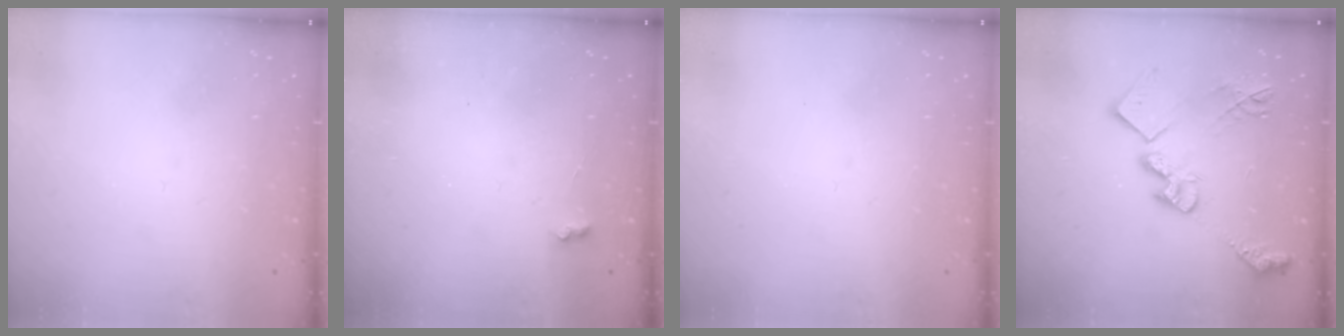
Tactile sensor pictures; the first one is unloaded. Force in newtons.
{"total": 3.4, "press": 3.4, "slide": 0.5}
{"total": 0.0}
{"total": 19.5, "press": 19.5, "slide": 1.3}